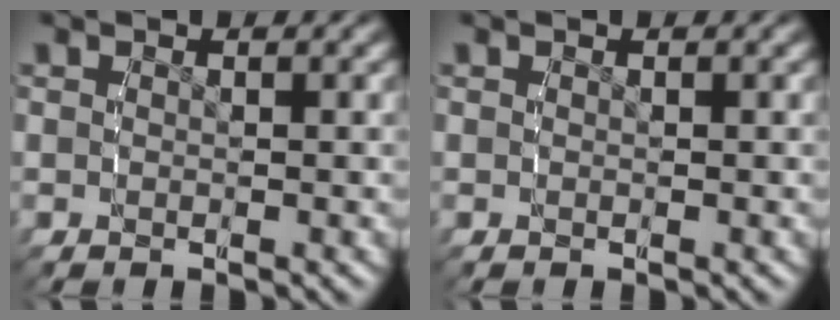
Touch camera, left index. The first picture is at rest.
{"total": 0.0}